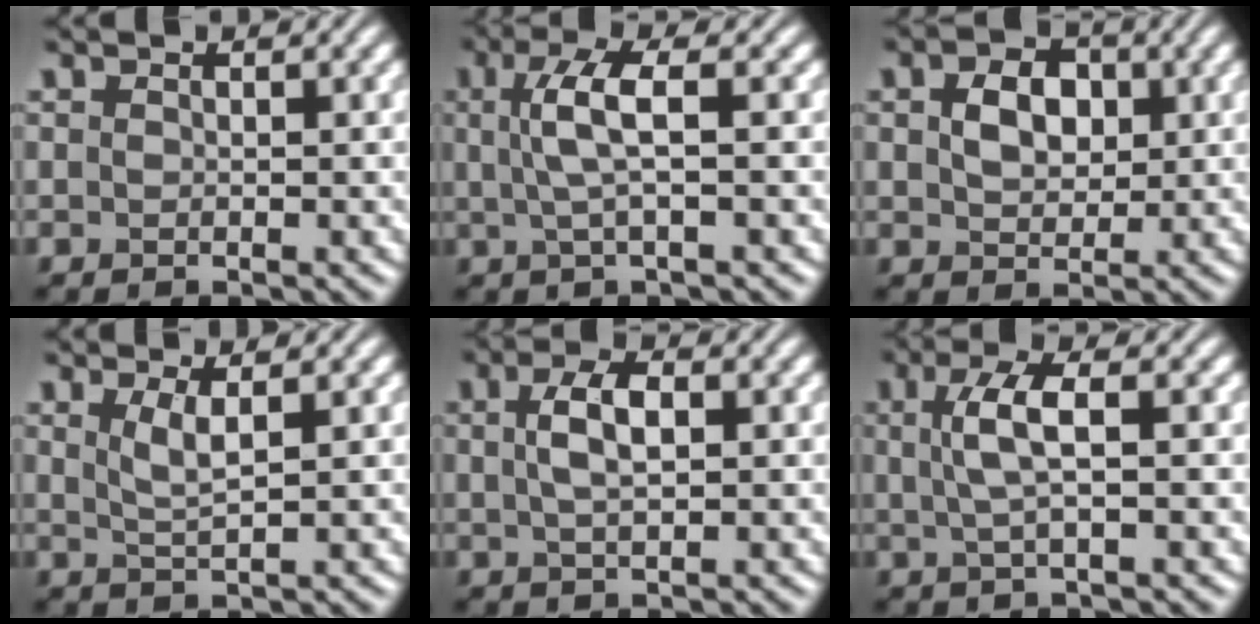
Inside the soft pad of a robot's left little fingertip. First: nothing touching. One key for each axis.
{"total": 4.0, "fx": 0.5, "fy": 0.9, "fz": 3.8, "tx": -0.079, "ty": 0.005, "tz": 0.010}
{"total": 3.6, "fx": 0.7, "fy": 2.6, "fz": 2.4, "tx": -0.051, "ty": 0.003, "tz": 0.010}
{"total": 2.1, "fx": 0.8, "fy": 0.5, "fz": 1.9, "tx": -0.038, "ty": -0.004, "tz": 0.016}
{"total": 3.3, "fx": 0.6, "fy": 1.4, "fz": 2.9, "tx": -0.061, "ty": 0.005, "tz": 0.010}
{"total": 3.6, "fx": 0.5, "fy": 0.9, "fz": 3.4, "tx": -0.072, "ty": 0.004, "tz": 0.009}